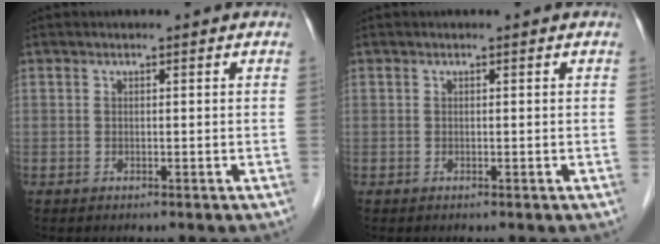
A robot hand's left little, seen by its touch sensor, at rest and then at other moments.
{"total": 0.0}